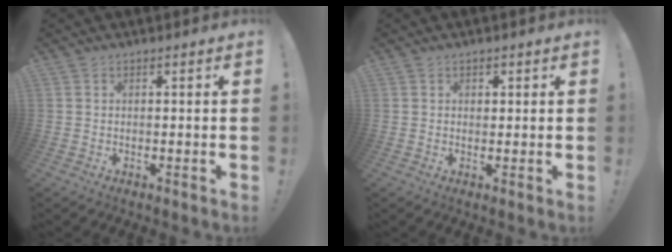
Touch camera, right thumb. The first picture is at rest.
{"total": 1.0, "force": [0.4, 0.9, 0.2], "torque": [0.004, -0.002, 0.005]}